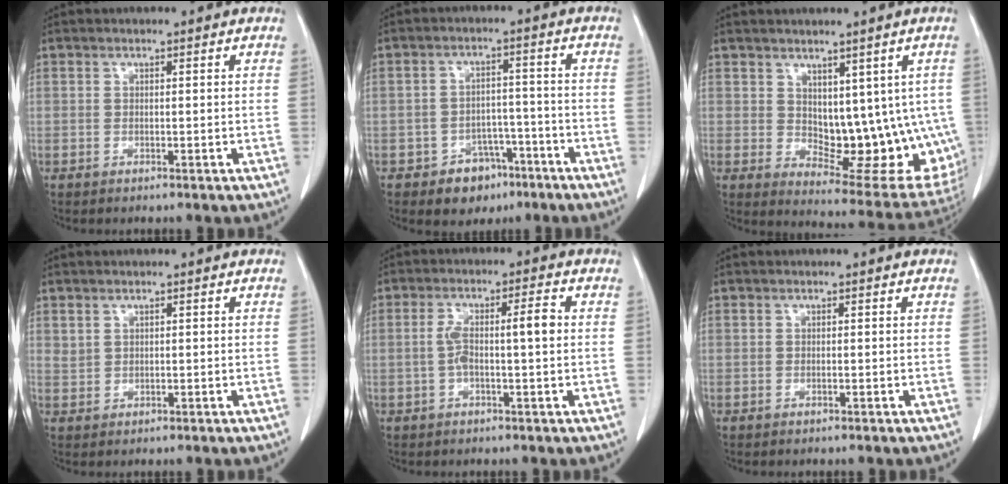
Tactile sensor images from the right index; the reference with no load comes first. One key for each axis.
{"total": 6.2, "fx": -3.7, "fy": 4.5, "fz": 2.0, "tx": -0.023, "ty": 0.017, "tz": -0.047}
{"total": 14.2, "fx": 0.6, "fy": 7.4, "fz": 12.1, "tx": -0.138, "ty": -0.008, "tz": 0.030}
{"total": 1.2, "fx": 0.9, "fy": 0.8, "fz": 0.3, "tx": 0.000, "ty": 0.000, "tz": 0.019}
{"total": 6.0, "fx": 0.0, "fy": 1.0, "fz": 5.9, "tx": -0.119, "ty": 0.023, "tz": -0.001}
{"total": 0.0}